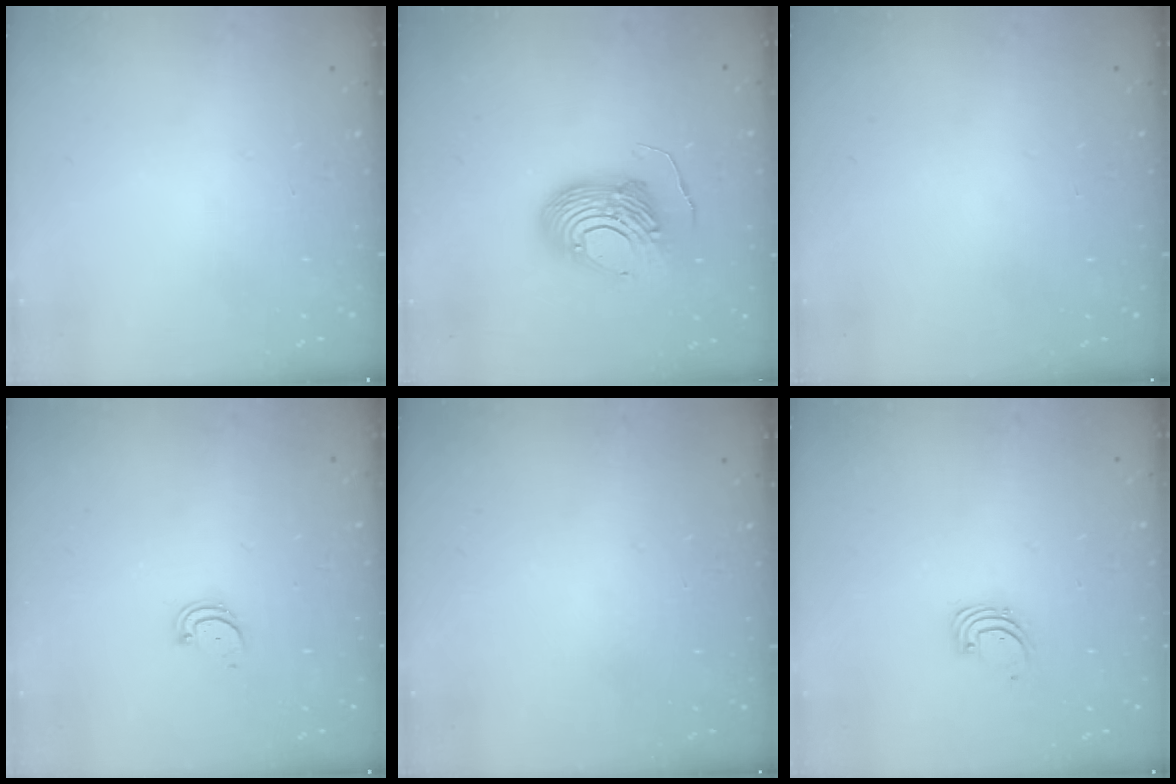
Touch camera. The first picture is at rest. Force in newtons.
{"total": 12.6, "press": 12.6, "slide": 1.4}
{"total": 0.0}
{"total": 1.9, "press": 1.9, "slide": 0.2}
{"total": 0.0}
{"total": 1.4, "press": 1.4, "slide": 0.1}